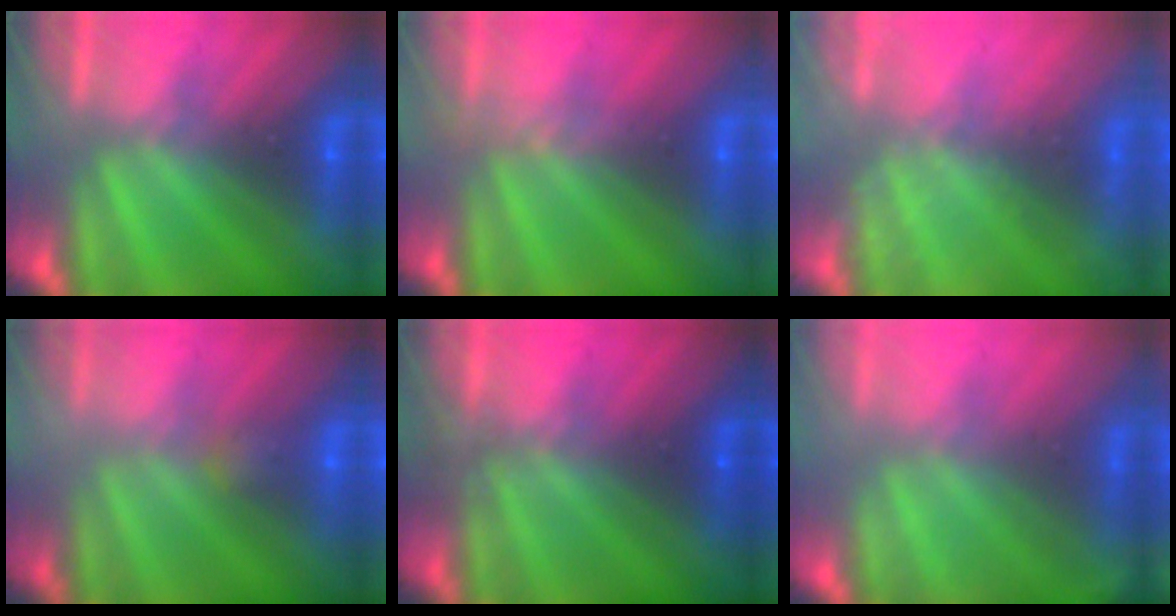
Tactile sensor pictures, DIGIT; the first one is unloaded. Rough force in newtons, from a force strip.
{"total": 3.4}
{"total": 2.4}
{"total": 2.2}
{"total": 1.4}
{"total": 1.8}